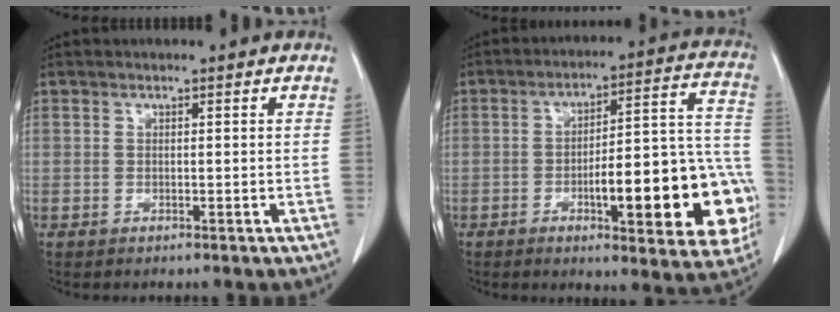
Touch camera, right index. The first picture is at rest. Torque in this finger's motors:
{"motor_torque": [1.52, -0.62, 0.75, 0.15]}